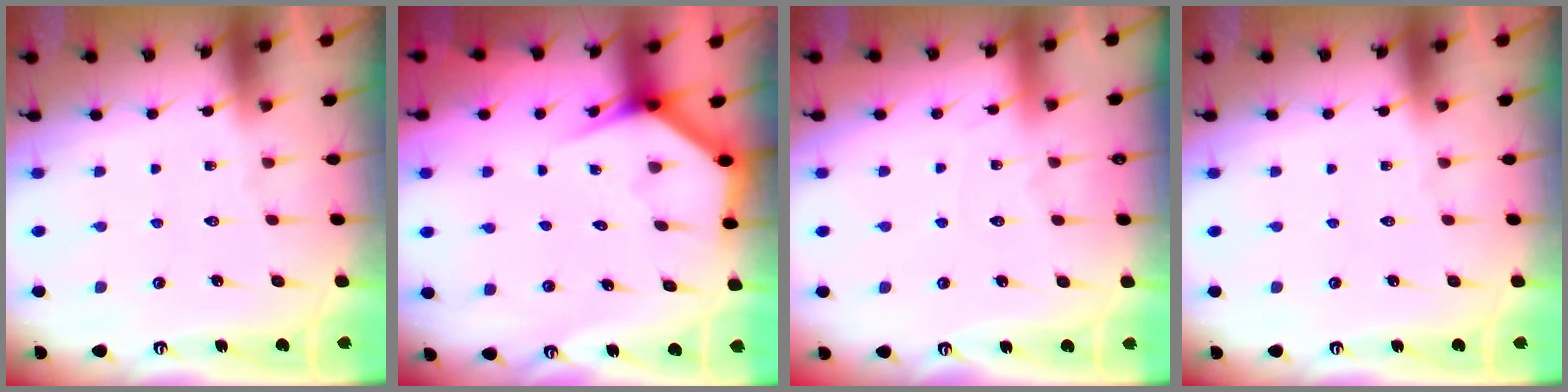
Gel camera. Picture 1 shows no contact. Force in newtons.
{"total": 3.5, "press": 3.5, "slide": 0.2}
{"total": 3.9, "press": 3.9, "slide": 0.4}
{"total": 0.0}